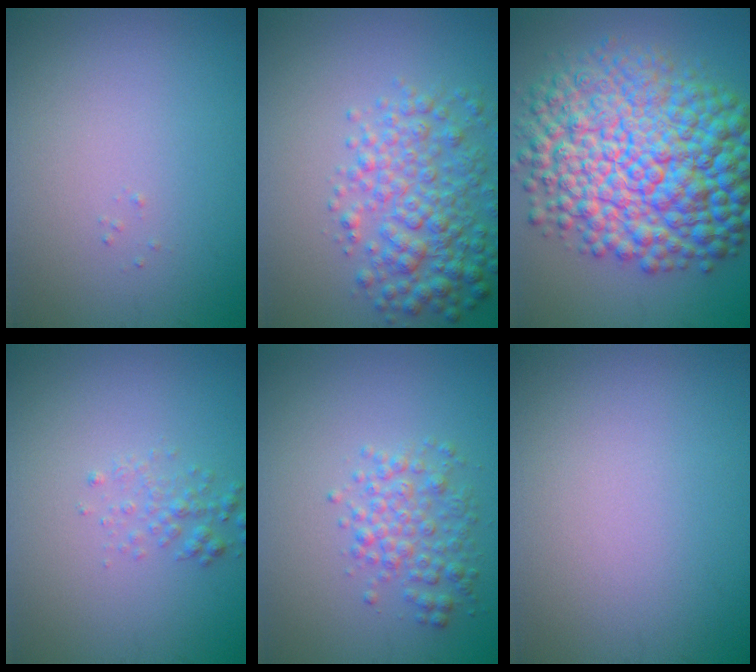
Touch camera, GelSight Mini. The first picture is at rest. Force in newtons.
{"total": 5.2, "press": 5.2, "slide": 0.1}
{"total": 14.6, "press": 14.6, "slide": 0.0}
{"total": 1.4, "press": 1.4, "slide": 0.0}
{"total": 2.9, "press": 2.9, "slide": 0.0}
{"total": 0.0}